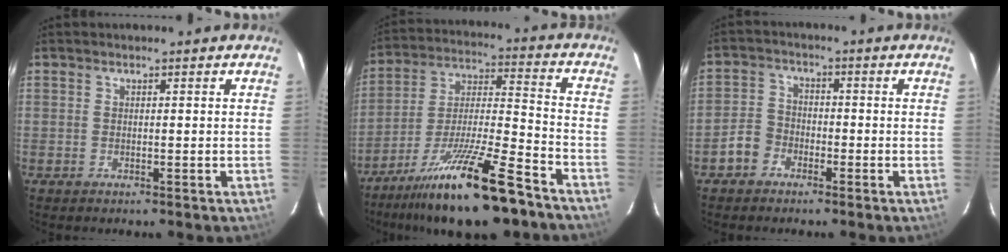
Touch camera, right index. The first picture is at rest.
{"total": 19.4, "force": [-14.2, 2.8, 12.9], "torque": [-0.239, -0.015, -0.239]}
{"total": 4.7, "force": [-2.8, 3.6, 1.0], "torque": [-0.026, 0.016, -0.054]}